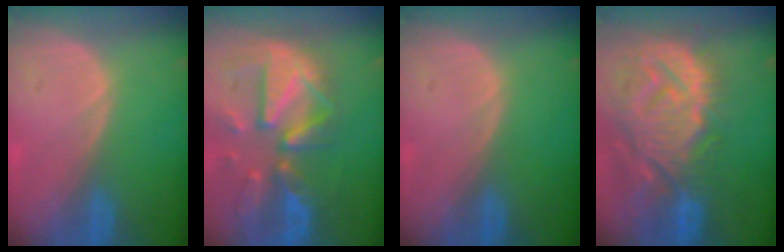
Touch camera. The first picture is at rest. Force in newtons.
{"total": 12.1, "press": 10.5, "slide": 6.1}
{"total": 0.0}
{"total": 14.3, "press": 12.3, "slide": 7.3}